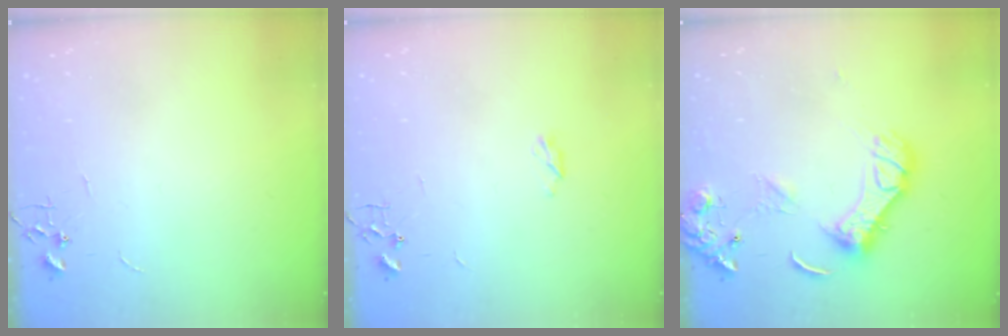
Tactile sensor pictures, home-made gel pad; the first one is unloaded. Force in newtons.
{"total": 3.9, "press": 3.9, "slide": 0.7}
{"total": 14.8, "press": 14.8, "slide": 1.5}